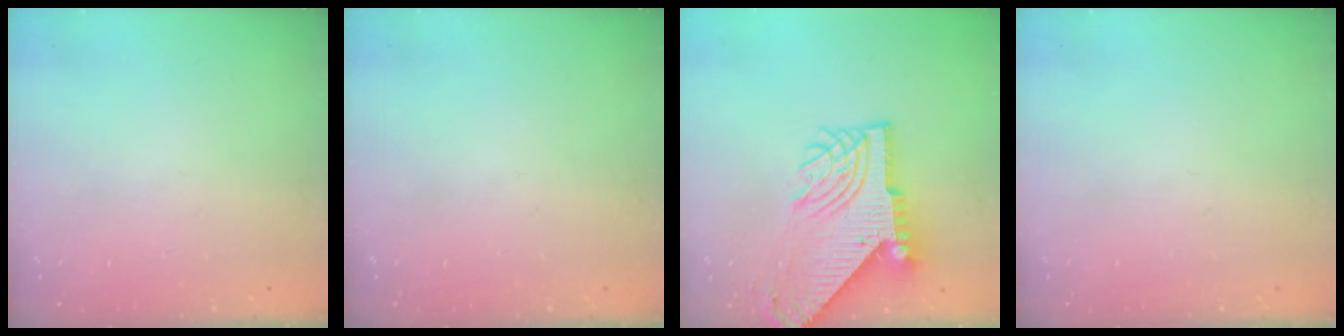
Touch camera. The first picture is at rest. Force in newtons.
{"total": 0.0}
{"total": 14.3, "press": 14.3, "slide": 1.5}
{"total": 0.0}